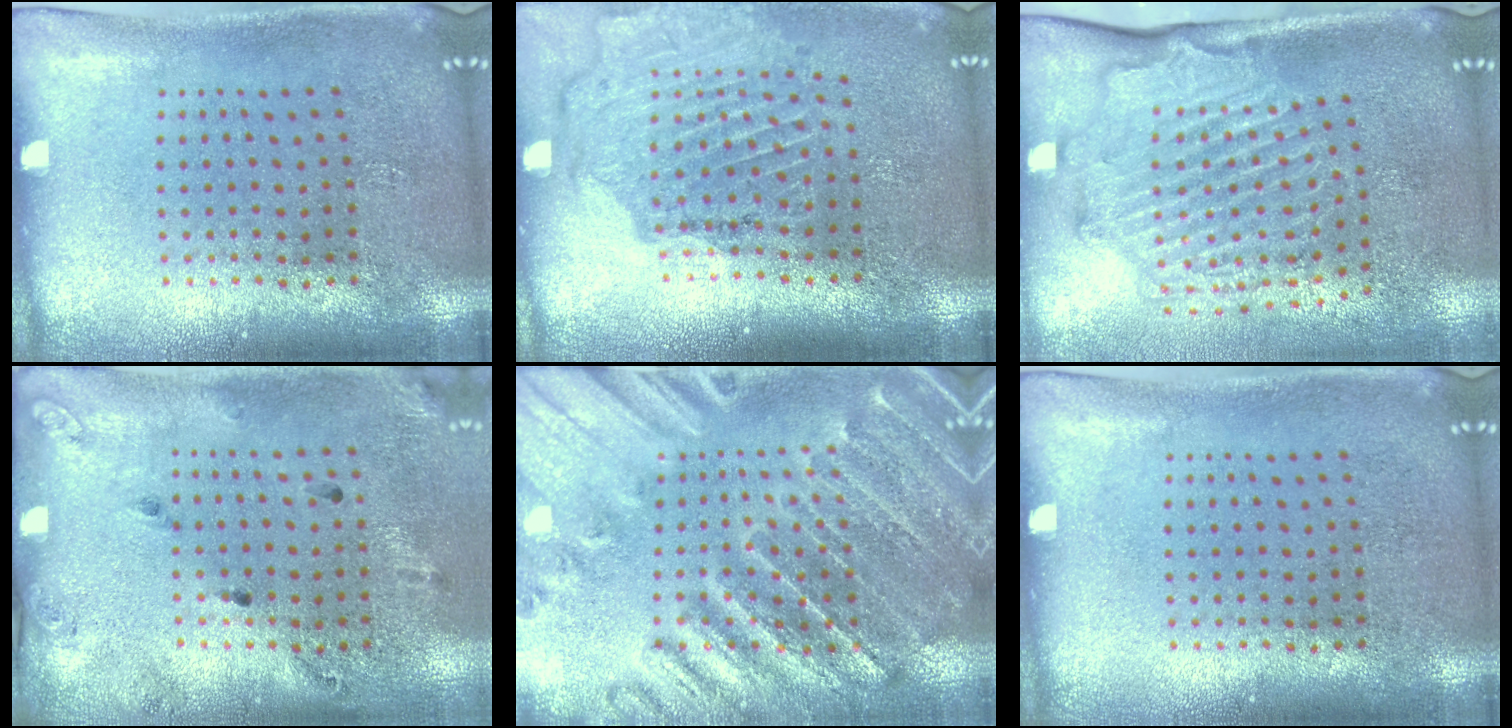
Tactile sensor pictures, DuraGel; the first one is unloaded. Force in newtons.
{"total": 1.6, "press": 1.6, "slide": 0.0}
{"total": 2.1, "press": 2.0, "slide": 0.4}
{"total": 1.9, "press": 1.1, "slide": 1.5}
{"total": 2.0, "press": 2.0, "slide": 0.1}
{"total": 0.0}